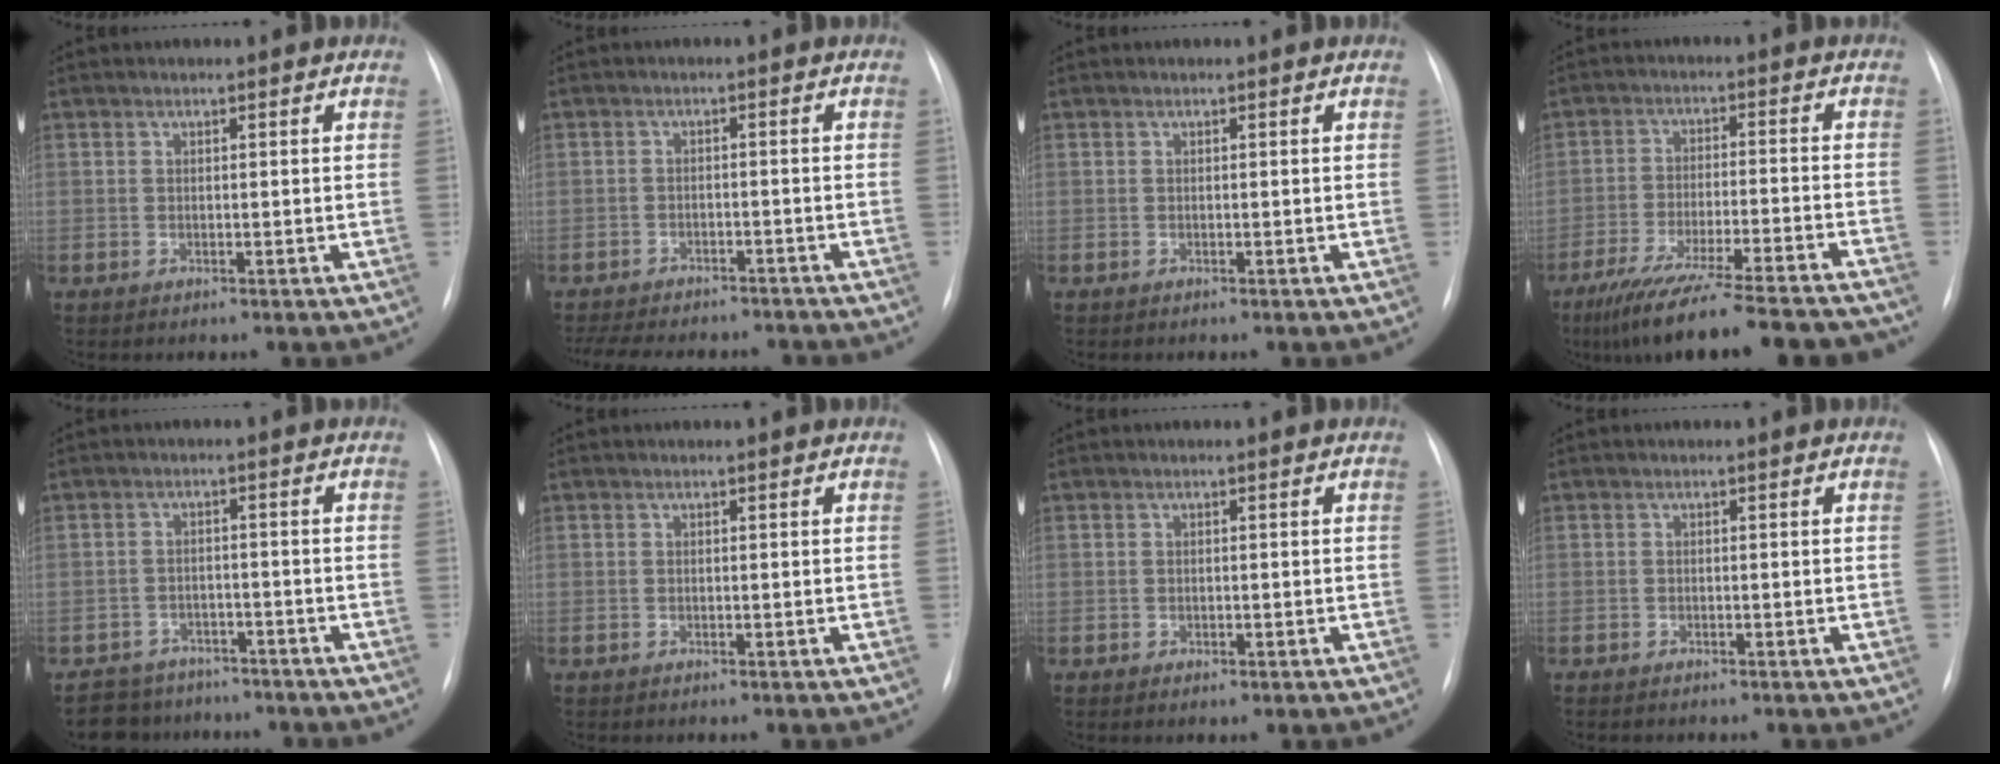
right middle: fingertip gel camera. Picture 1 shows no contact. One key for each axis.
{"total": 14.4, "fx": -12.6, "fy": 4.5, "fz": 5.2, "tx": -0.116, "ty": -0.005, "tz": -0.161}
{"total": 0.0}
{"total": 20.2, "fx": -17.2, "fy": 1.4, "fz": 10.4, "tx": -0.140, "ty": -0.034, "tz": -0.253}
{"total": 6.9, "fx": -5.9, "fy": 3.6, "fz": 0.0, "tx": 0.005, "ty": 0.014, "tz": -0.084}
{"total": 0.0}
{"total": 0.9, "fx": -0.5, "fy": 0.4, "fz": 0.7, "tx": -0.015, "ty": -0.004, "tz": -0.001}
{"total": 1.3, "fx": -1.2, "fy": 0.4, "fz": 0.4, "tx": -0.007, "ty": -0.001, "tz": -0.016}